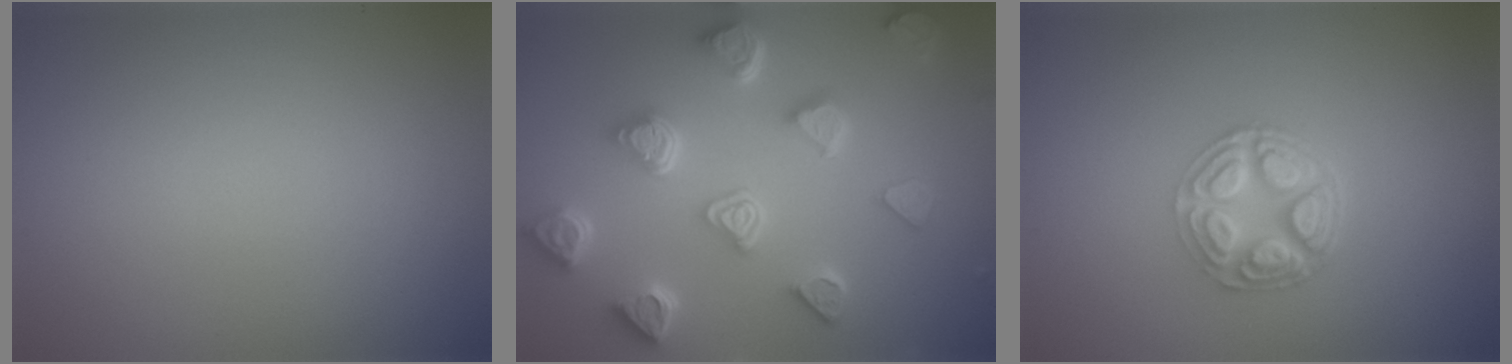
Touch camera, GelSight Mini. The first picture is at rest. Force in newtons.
{"total": 6.6, "press": 5.3, "slide": 3.8}
{"total": 4.7, "press": 3.7, "slide": 2.8}